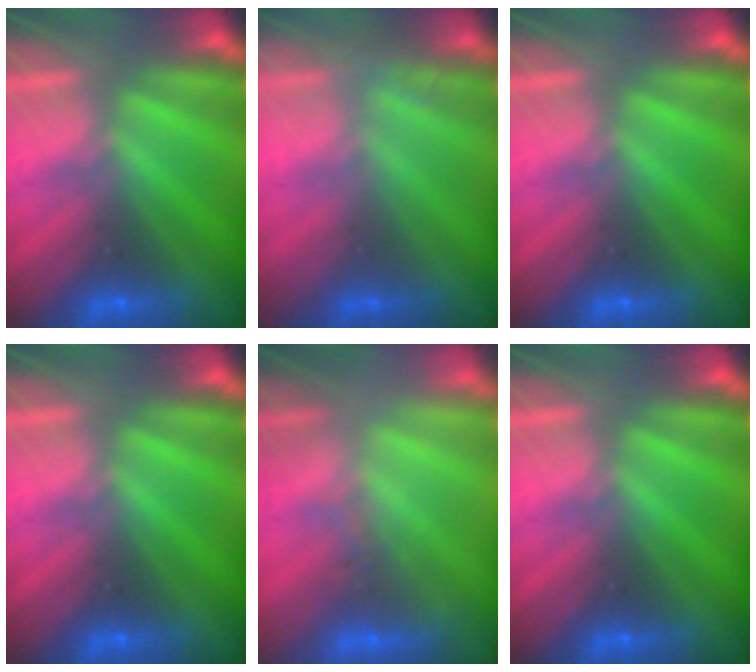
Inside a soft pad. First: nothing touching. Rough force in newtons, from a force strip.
{"total": 2.7}
{"total": 0.0}
{"total": 0.0}
{"total": 2.8}
{"total": 0.0}